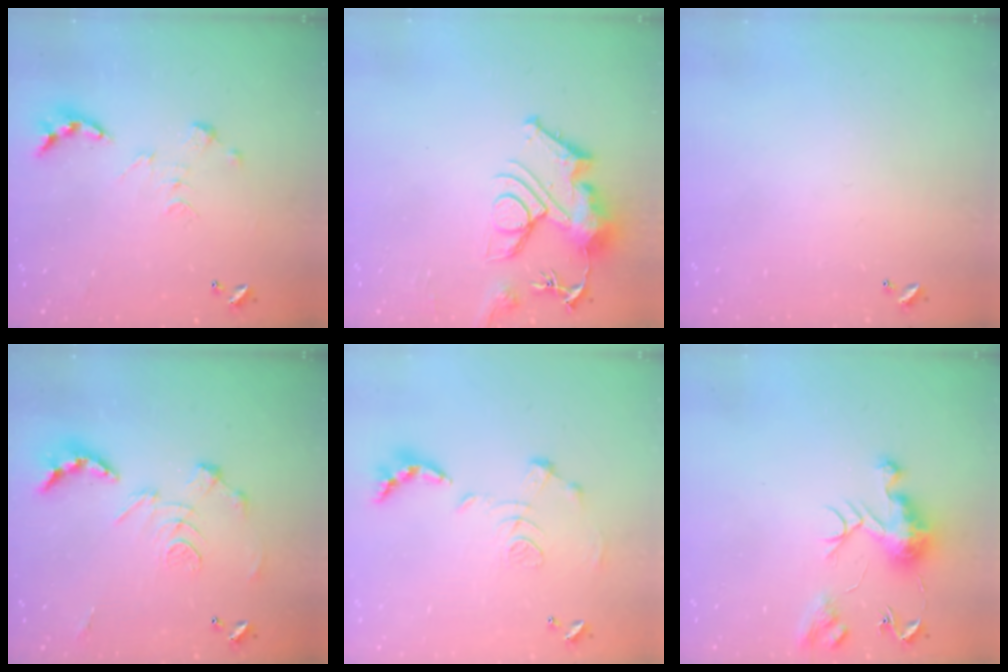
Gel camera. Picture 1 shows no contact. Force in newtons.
{"total": 11.9, "press": 11.8, "slide": 1.6}
{"total": 0.0}
{"total": 2.9, "press": 2.3, "slide": 1.7}
{"total": 1.2, "press": 0.4, "slide": 1.1}
{"total": 10.1, "press": 10.0, "slide": 0.8}